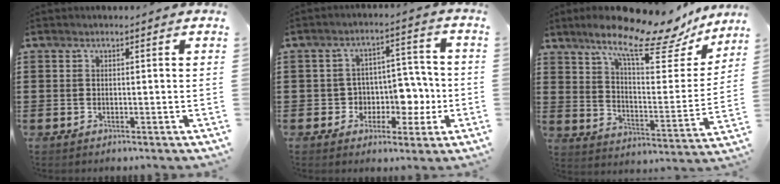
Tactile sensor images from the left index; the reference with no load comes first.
{"total": 6.2, "force": [-1.0, 5.6, 2.5], "torque": [-0.047, 0.001, -0.018]}
{"total": 14.7, "force": [11.2, 2.6, 9.1], "torque": [-0.182, -0.061, 0.182]}